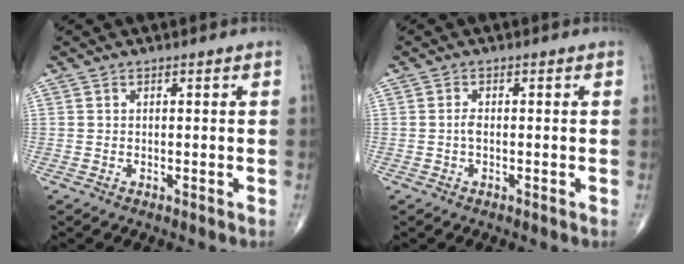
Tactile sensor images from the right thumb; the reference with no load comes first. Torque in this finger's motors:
{"motor_torque": [0.30, 0.12, 0.34, 0.02, -0.05]}